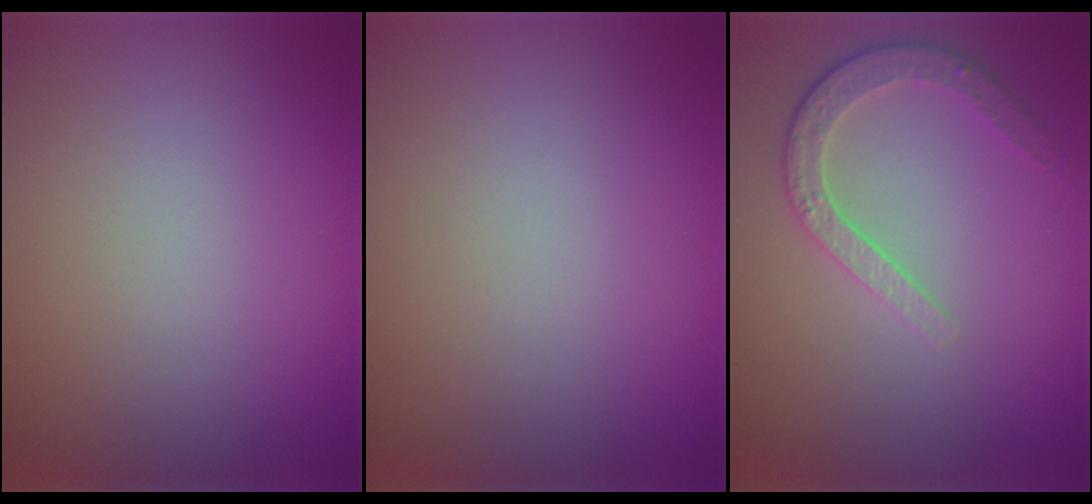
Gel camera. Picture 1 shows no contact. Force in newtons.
{"total": 0.0}
{"total": 2.9, "press": 2.5, "slide": 1.6}